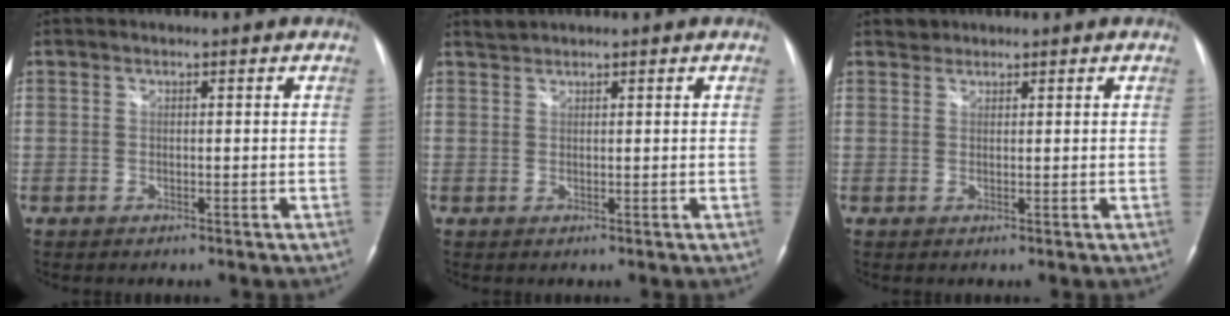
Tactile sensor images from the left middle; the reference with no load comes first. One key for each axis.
{"total": 1.1, "fx": 1.1, "fy": 0.0, "fz": -0.1, "tx": -0.005, "ty": 0.006, "tz": 0.025}
{"total": 1.2, "fx": 1.0, "fy": 0.6, "fz": -0.2, "tx": 0.005, "ty": 0.004, "tz": 0.012}